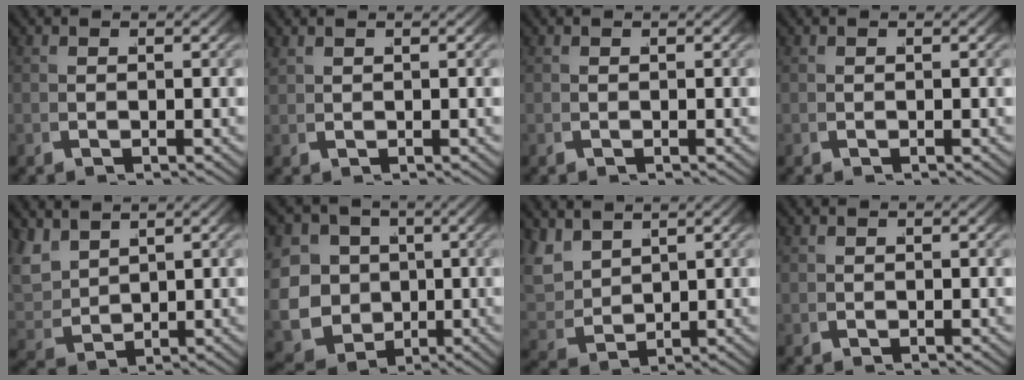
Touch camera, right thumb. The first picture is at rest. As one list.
[{"total": 0.9, "force": [0.8, -0.4, 0.1], "torque": [0.001, 0.008, 0.019]}, {"total": 0.0}, {"total": 0.0}, {"total": 4.3, "force": [1.7, 2.9, 2.6], "torque": [-0.072, -0.007, 0.044]}, {"total": 16.6, "force": [-3.0, 14.4, 7.6], "torque": [-0.189, -0.066, -0.049]}, {"total": 4.7, "force": [1.6, 3.3, 2.9], "torque": [-0.081, -0.010, 0.041]}, {"total": 0.0}]